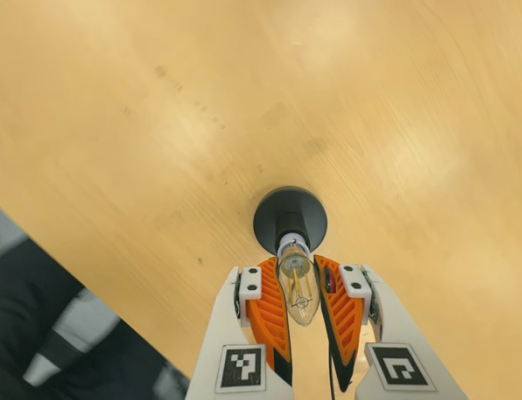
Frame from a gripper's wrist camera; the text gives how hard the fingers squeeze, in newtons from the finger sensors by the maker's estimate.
{"total": 25.4, "left": 26.0, "right": 24.9}